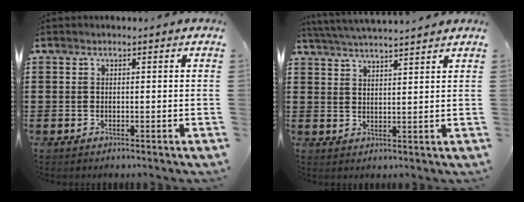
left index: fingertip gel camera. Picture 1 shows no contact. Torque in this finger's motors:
{"motor_torque": [1.12, -1.02, 0.21, 0.13]}